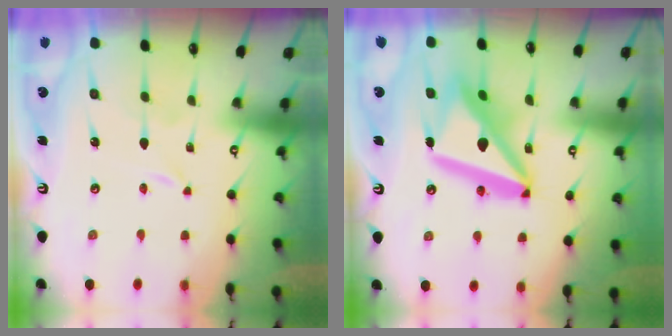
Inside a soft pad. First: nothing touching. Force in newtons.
{"total": 20.4, "press": 20.3, "slide": 2.2}